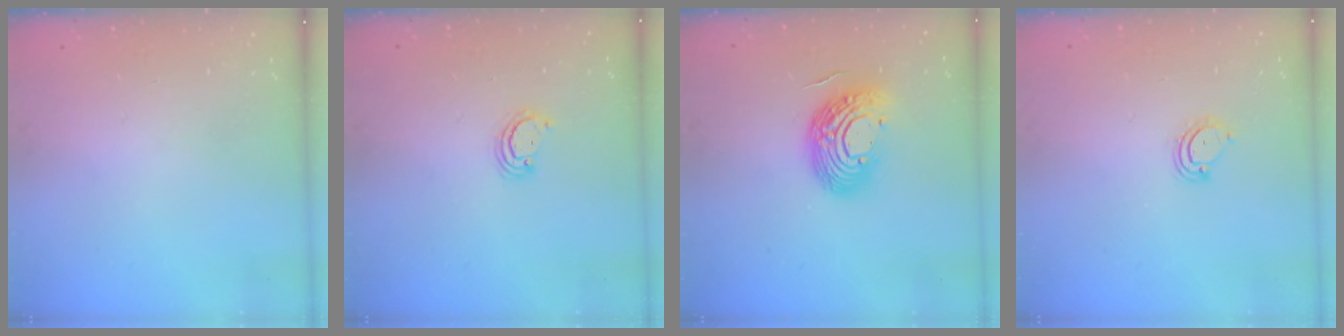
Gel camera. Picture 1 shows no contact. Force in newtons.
{"total": 2.6, "press": 2.6, "slide": 0.3}
{"total": 14.4, "press": 14.3, "slide": 1.4}
{"total": 5.3, "press": 5.3, "slide": 0.4}